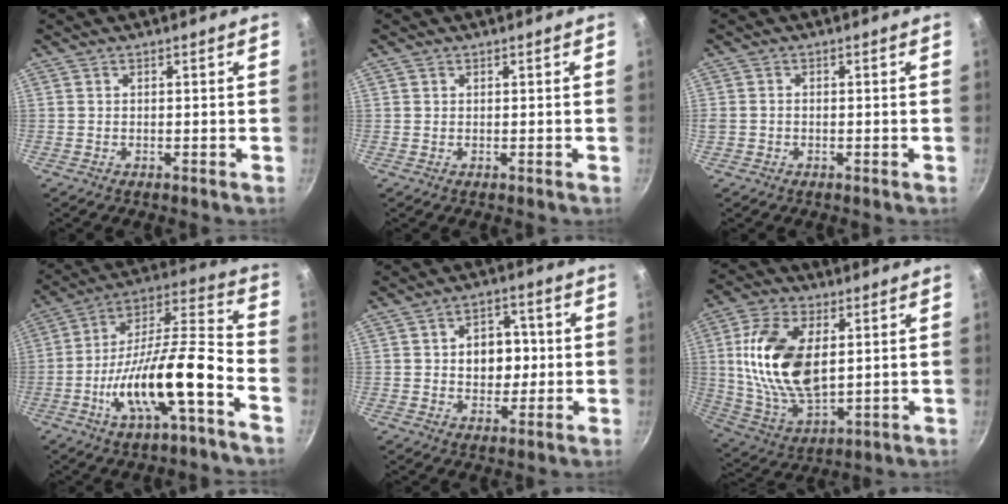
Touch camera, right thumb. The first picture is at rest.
{"total": 0.6, "force": [0.3, 0.5, 0.1], "torque": [0.000, 0.002, 0.002]}
{"total": 1.3, "force": [-0.3, 1.1, 0.6], "torque": [-0.012, 0.002, -0.007]}
{"total": 19.3, "force": [-7.7, 5.1, 16.9], "torque": [-0.281, 0.054, -0.139]}
{"total": 8.9, "force": [0.7, 6.6, 5.8], "torque": [-0.047, 0.006, 0.008]}
{"total": 18.7, "force": [3.4, 10.6, 15.1], "torque": [-0.276, -0.011, 0.074]}